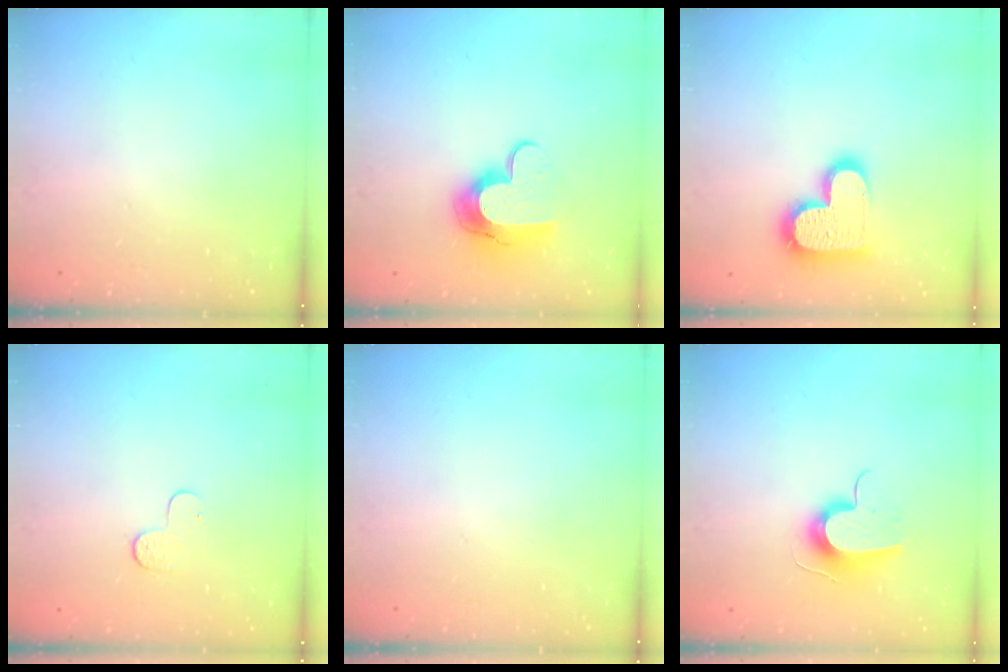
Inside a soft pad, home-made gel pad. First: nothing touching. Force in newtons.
{"total": 11.9, "press": 11.9, "slide": 0.6}
{"total": 17.1, "press": 17.1, "slide": 1.1}
{"total": 4.3, "press": 4.2, "slide": 0.4}
{"total": 0.0}
{"total": 10.8, "press": 10.8, "slide": 0.2}